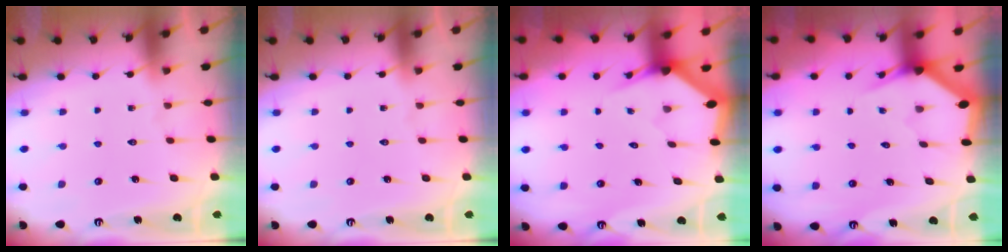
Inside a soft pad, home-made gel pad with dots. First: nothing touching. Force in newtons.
{"total": 0.0}
{"total": 2.8, "press": 2.8, "slide": 0.1}
{"total": 3.0, "press": 3.0, "slide": 0.1}